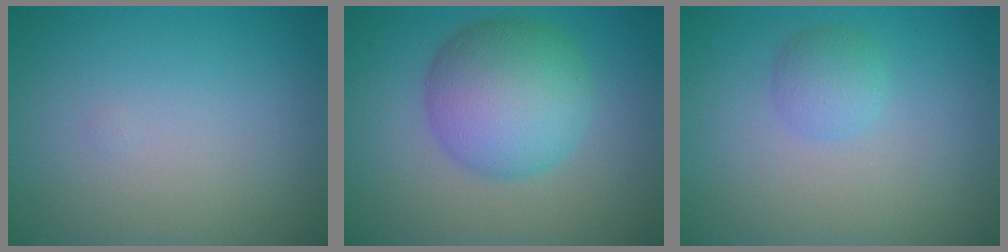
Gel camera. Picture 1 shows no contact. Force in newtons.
{"total": 7.3, "press": 7.3, "slide": 0.0}
{"total": 1.9, "press": 1.9, "slide": 0.0}